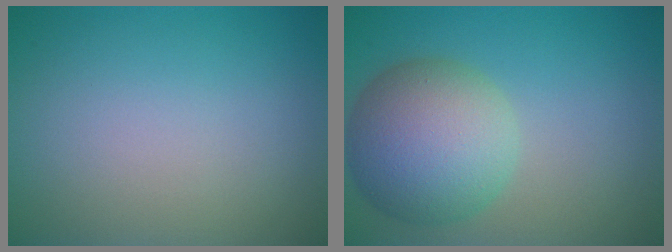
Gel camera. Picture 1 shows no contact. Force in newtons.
{"total": 7.9, "press": 7.9, "slide": 0.6}